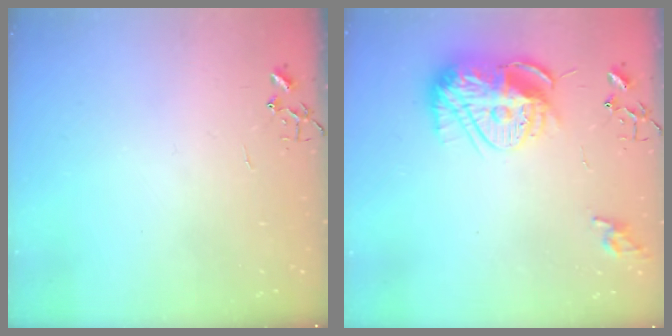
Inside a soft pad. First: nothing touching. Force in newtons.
{"total": 15.3, "press": 15.3, "slide": 0.9}